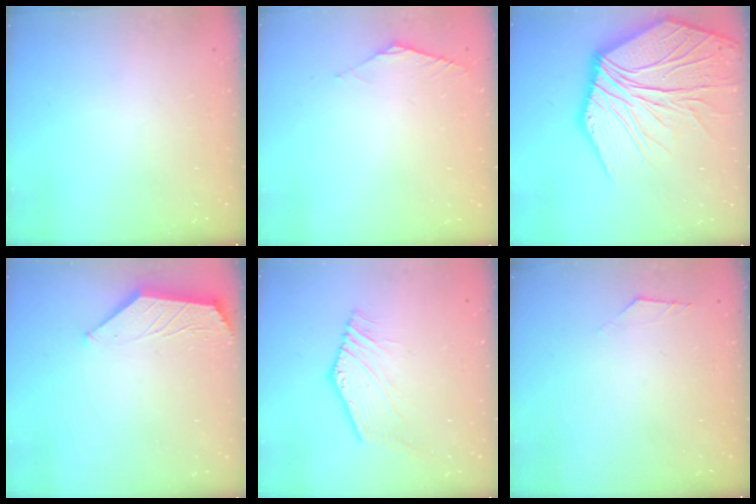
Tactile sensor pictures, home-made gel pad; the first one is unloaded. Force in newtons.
{"total": 2.1, "press": 2.1, "slide": 0.6}
{"total": 20.8, "press": 20.6, "slide": 3.1}
{"total": 1.8, "press": 1.8, "slide": 0.3}
{"total": 2.7, "press": 2.5, "slide": 1.1}
{"total": 3.2, "press": 3.2, "slide": 0.6}